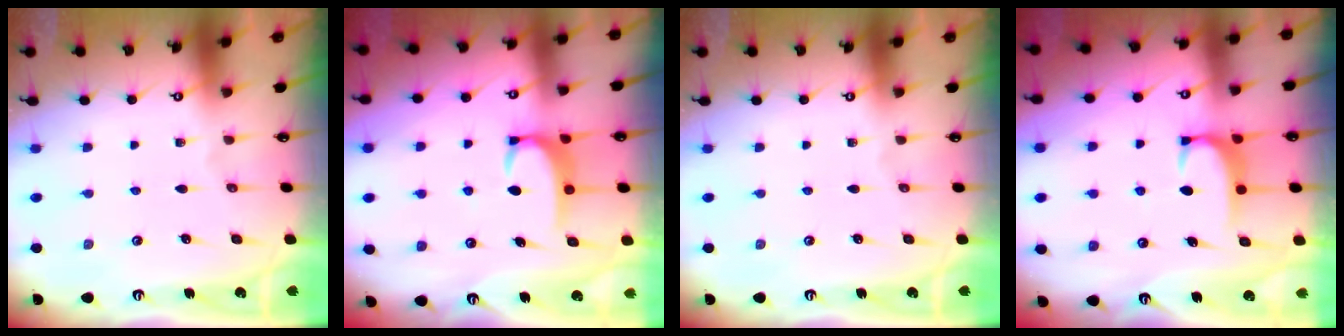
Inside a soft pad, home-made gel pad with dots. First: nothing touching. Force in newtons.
{"total": 3.6, "press": 3.6, "slide": 0.4}
{"total": 0.0}
{"total": 1.8, "press": 1.7, "slide": 0.4}